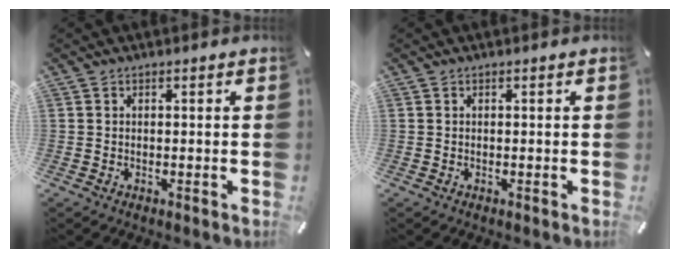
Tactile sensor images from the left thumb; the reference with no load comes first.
{"total": 0.0}